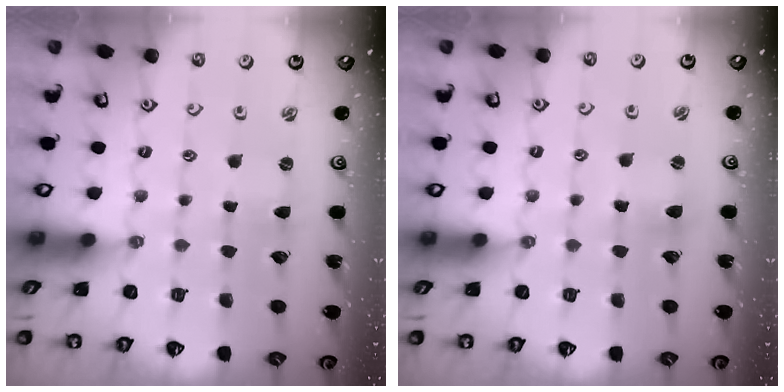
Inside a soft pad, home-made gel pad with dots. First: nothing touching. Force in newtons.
{"total": 2.1, "press": 2.1, "slide": 0.3}